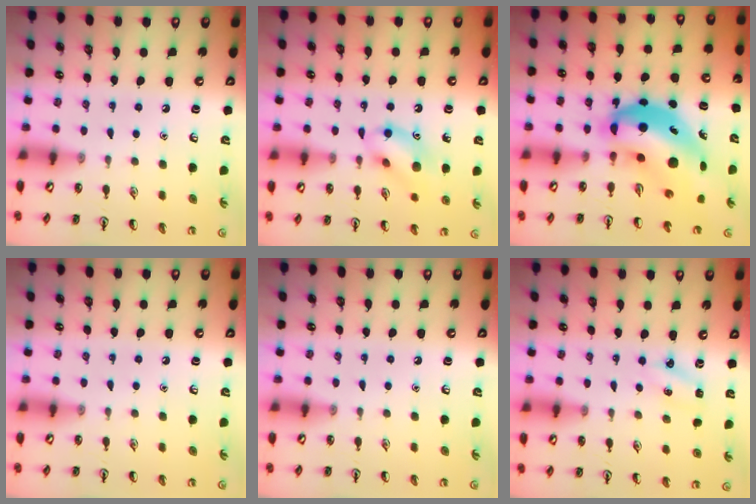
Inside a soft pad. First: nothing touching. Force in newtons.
{"total": 11.8, "press": 11.8, "slide": 1.3}
{"total": 12.5, "press": 12.0, "slide": 3.5}
{"total": 0.0}
{"total": 0.0}
{"total": 2.9, "press": 2.7, "slide": 0.9}